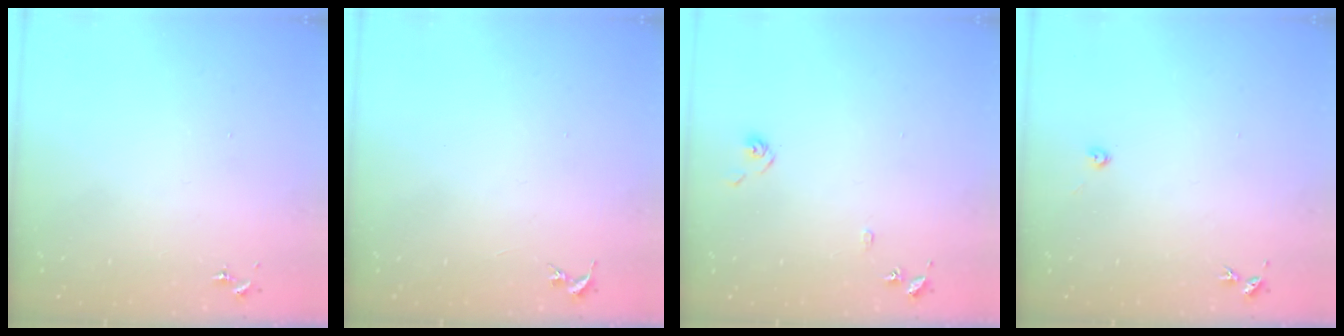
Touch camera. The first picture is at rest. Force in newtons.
{"total": 0.0}
{"total": 7.2, "press": 7.2, "slide": 0.7}
{"total": 2.2, "press": 2.2, "slide": 0.3}